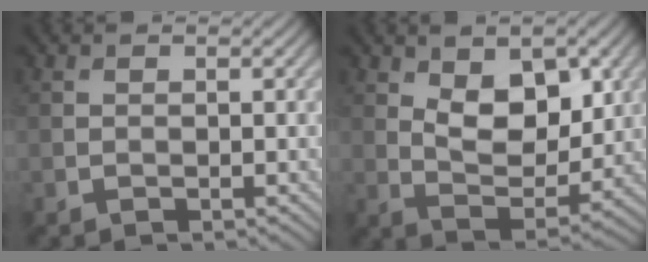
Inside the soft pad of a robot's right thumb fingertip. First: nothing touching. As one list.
[{"total": 8.3, "force": [3.0, 4.7, 6.1], "torque": [-0.113, -0.011, 0.050]}]